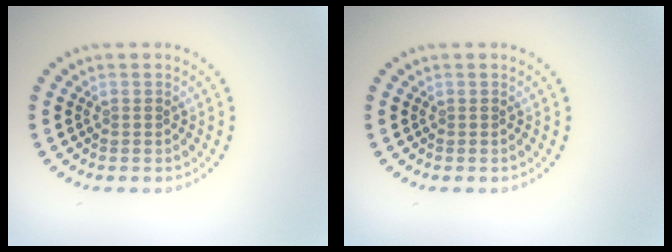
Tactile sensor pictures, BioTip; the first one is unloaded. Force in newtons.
{"total": 0.0}